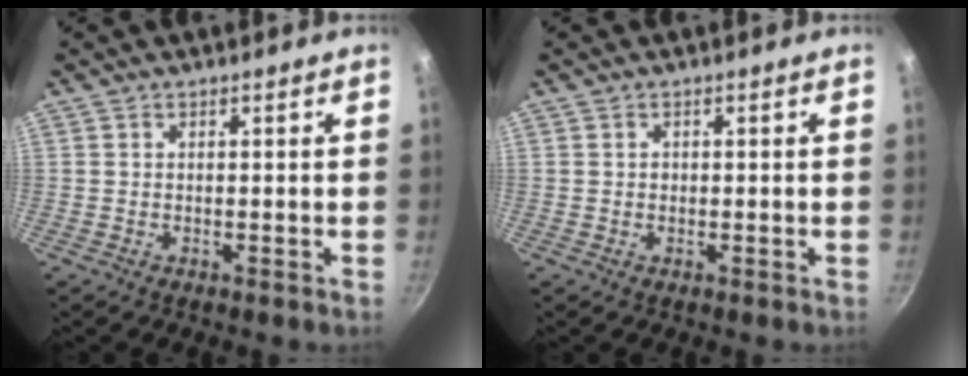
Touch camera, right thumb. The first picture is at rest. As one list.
[{"total": 0.6, "force": [0.1, 0.6, 0.3], "torque": [-0.002, 0.003, 0.002]}]